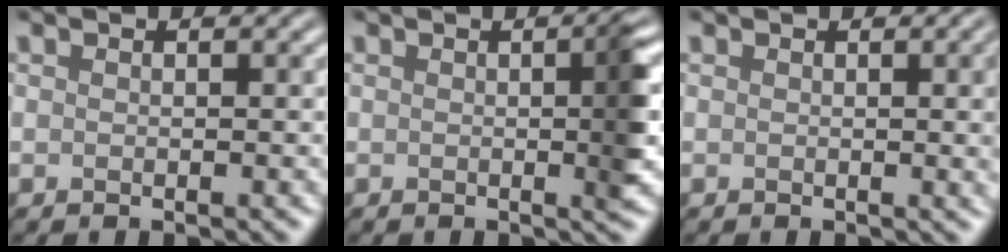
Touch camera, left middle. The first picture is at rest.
{"total": 3.4, "force": [0.1, 0.7, 3.3], "torque": [-0.039, 0.002, -0.003]}
{"total": 4.6, "force": [0.4, 1.7, 4.2], "torque": [-0.029, 0.007, 0.006]}